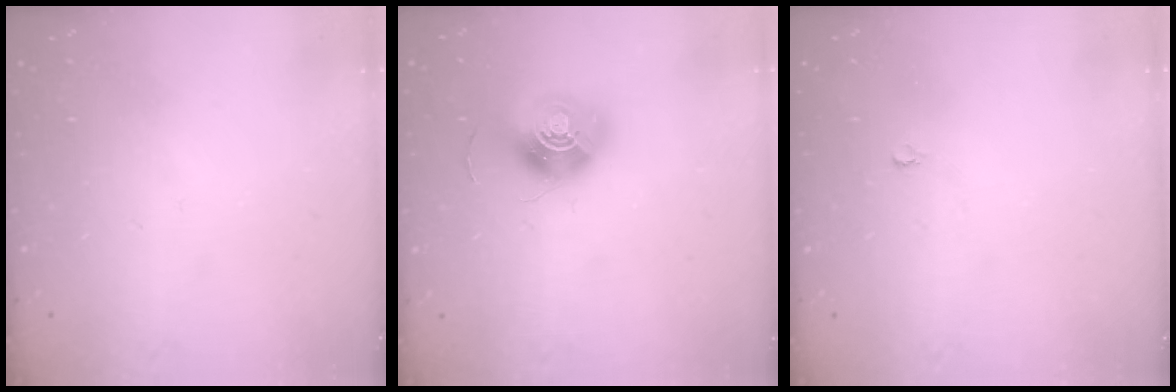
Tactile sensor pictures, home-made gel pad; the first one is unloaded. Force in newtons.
{"total": 12.7, "press": 12.7, "slide": 0.5}
{"total": 2.0, "press": 2.0, "slide": 0.4}